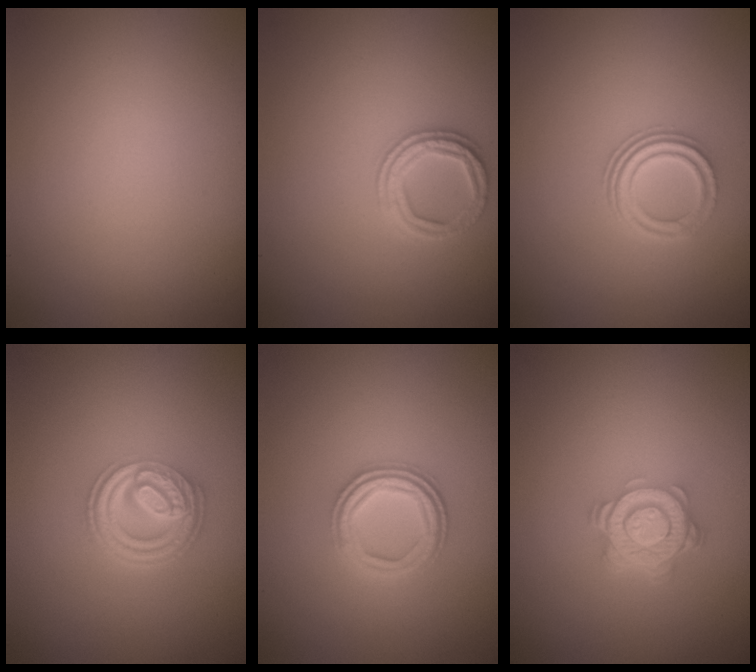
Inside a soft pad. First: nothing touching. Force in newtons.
{"total": 2.5, "press": 2.4, "slide": 0.6}
{"total": 3.0, "press": 2.2, "slide": 2.1}
{"total": 4.9, "press": 3.6, "slide": 3.3}
{"total": 3.5, "press": 3.0, "slide": 1.8}
{"total": 4.7, "press": 3.4, "slide": 3.3}